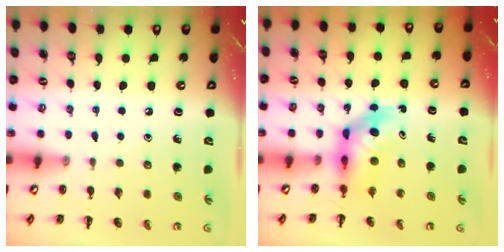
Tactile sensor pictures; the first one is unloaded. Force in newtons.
{"total": 5.2, "press": 5.1, "slide": 0.8}